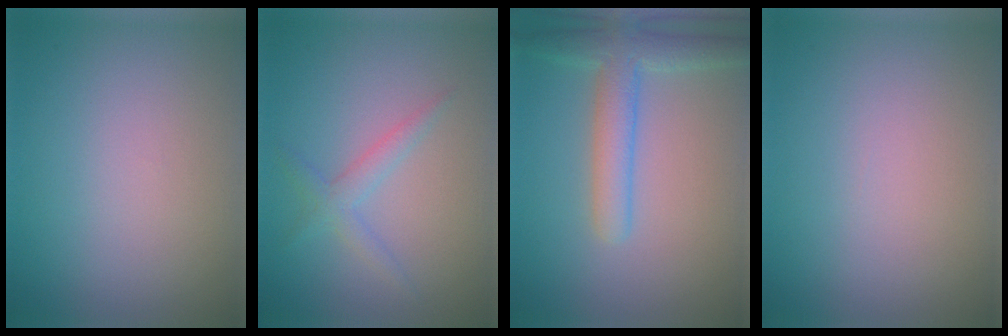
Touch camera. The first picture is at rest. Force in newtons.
{"total": 1.9, "press": 1.9, "slide": 0.0}
{"total": 4.0, "press": 4.0, "slide": 0.2}
{"total": 0.0}